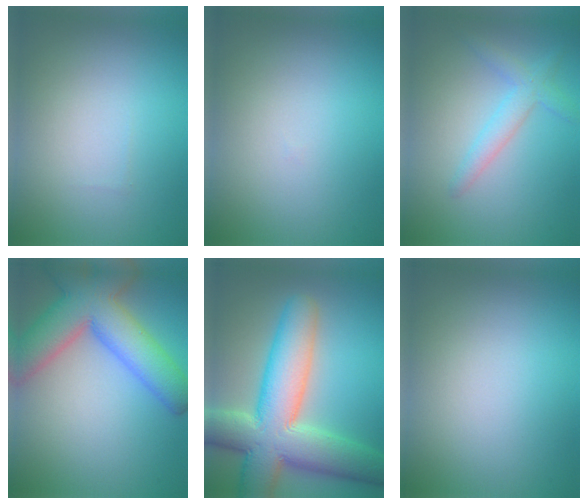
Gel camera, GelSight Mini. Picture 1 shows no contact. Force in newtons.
{"total": 0.0}
{"total": 2.4, "press": 2.4, "slide": 0.2}
{"total": 9.6, "press": 9.6, "slide": 0.6}
{"total": 11.8, "press": 11.8, "slide": 0.6}
{"total": 0.0}